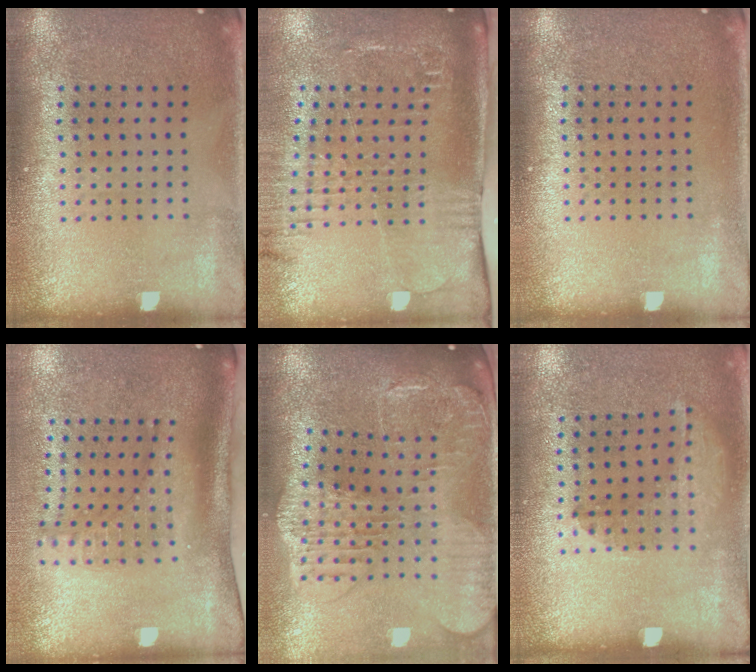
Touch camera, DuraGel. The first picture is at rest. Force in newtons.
{"total": 2.6, "press": 2.1, "slide": 1.6}
{"total": 0.0}
{"total": 2.1, "press": 1.5, "slide": 1.4}
{"total": 2.6, "press": 2.3, "slide": 1.4}
{"total": 1.4, "press": 0.9, "slide": 1.0}